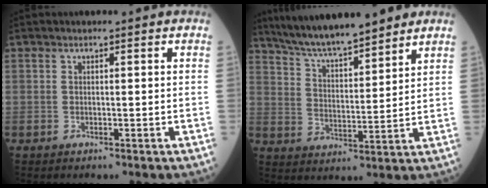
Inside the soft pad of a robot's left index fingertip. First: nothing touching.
{"total": 14.6, "force": [12.7, 1.8, 7.0], "torque": [-0.112, 0.012, 0.215]}